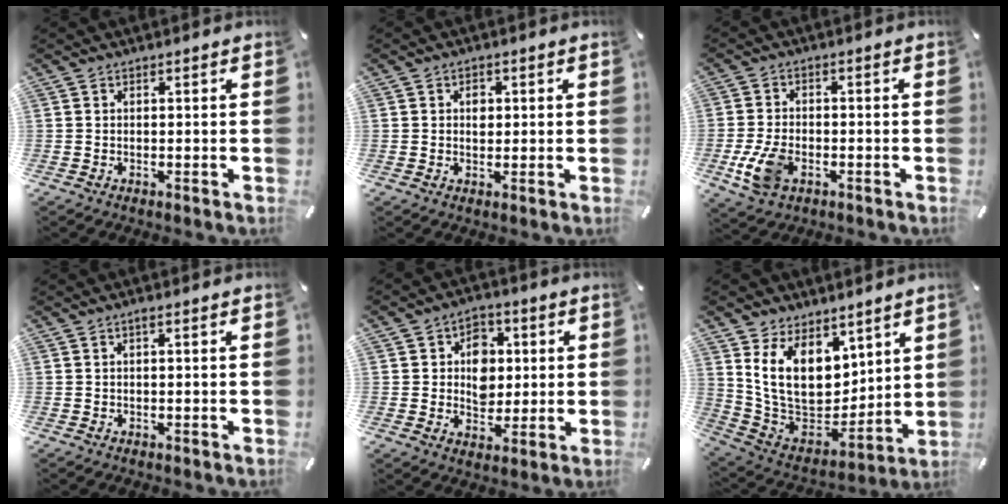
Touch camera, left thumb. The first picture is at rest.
{"total": 2.8, "force": [0.4, 2.2, 1.6], "torque": [-0.008, -0.002, 0.000]}
{"total": 8.3, "force": [-2.7, 5.4, 5.7], "torque": [-0.133, 0.003, -0.049]}
{"total": 0.8, "force": [0.0, 0.1, 0.8], "torque": [-0.014, -0.001, 0.000]}
{"total": 8.8, "force": [0.9, 7.5, 4.5], "torque": [-0.052, 0.004, 0.013]}
{"total": 15.5, "force": [6.9, 11.2, 8.2], "torque": [-0.170, -0.058, 0.137]}